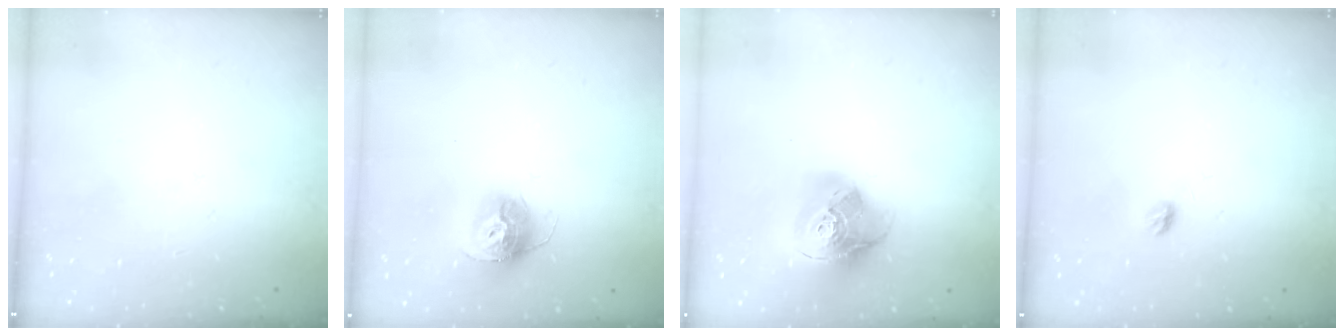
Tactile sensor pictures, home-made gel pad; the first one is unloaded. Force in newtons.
{"total": 12.1, "press": 12.0, "slide": 1.0}
{"total": 19.4, "press": 19.3, "slide": 2.3}
{"total": 4.9, "press": 4.9, "slide": 0.5}